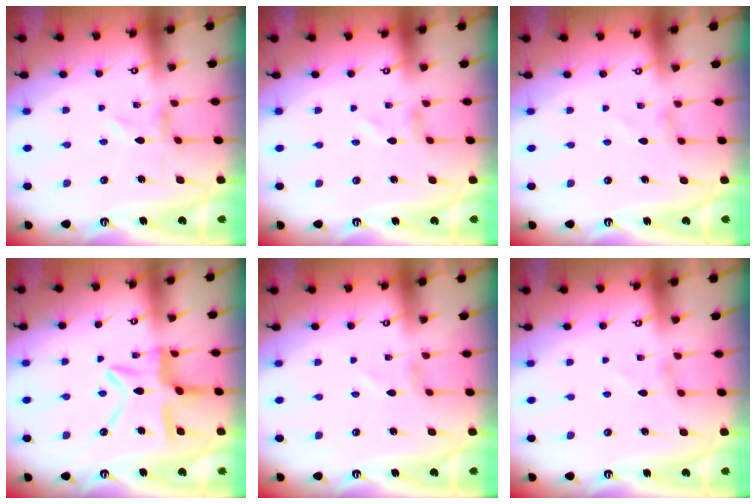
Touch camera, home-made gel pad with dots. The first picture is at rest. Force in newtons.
{"total": 1.1, "press": 1.1, "slide": 0.2}
{"total": 0.0}
{"total": 12.1, "press": 12.0, "slide": 1.1}
{"total": 0.8, "press": 0.8, "slide": 0.1}
{"total": 0.0}